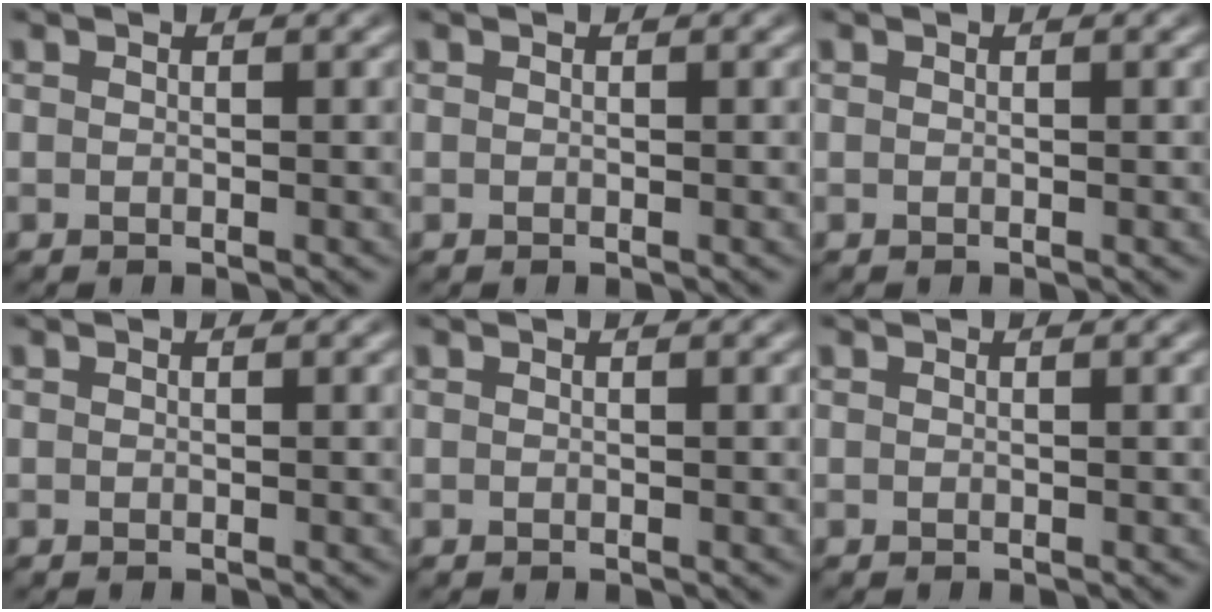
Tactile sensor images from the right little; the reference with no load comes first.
{"total": 0.0}
{"total": 0.0}
{"total": 0.0}
{"total": 0.0}
{"total": 0.0}